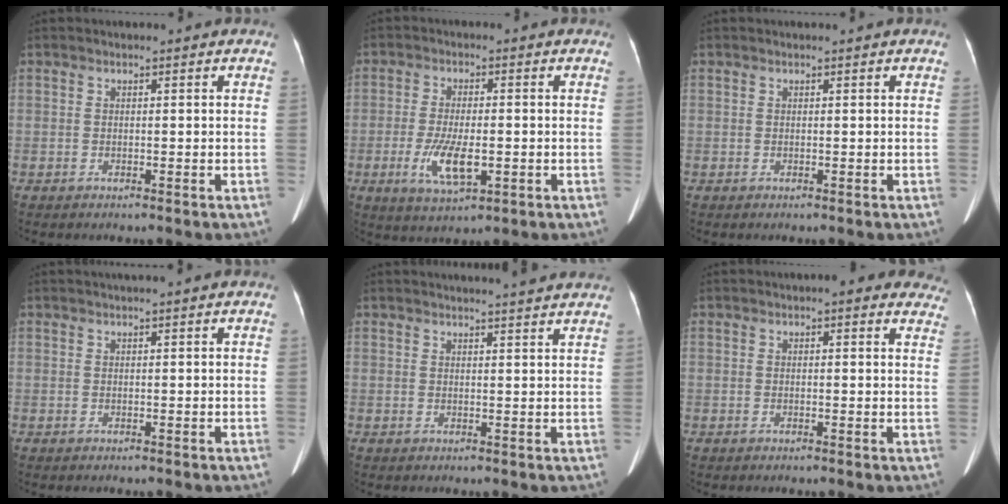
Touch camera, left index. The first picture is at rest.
{"total": 6.9, "force": [-1.9, 2.2, 6.3], "torque": [-0.127, -0.011, -0.028]}
{"total": 0.0}
{"total": 2.5, "force": [2.0, -0.2, 1.4], "torque": [-0.013, 0.028, 0.032]}
{"total": 7.8, "force": [7.3, -0.2, 2.8], "torque": [-0.038, 0.012, 0.075]}
{"total": 8.8, "force": [7.3, 2.4, 4.2], "torque": [-0.022, 0.000, 0.062]}